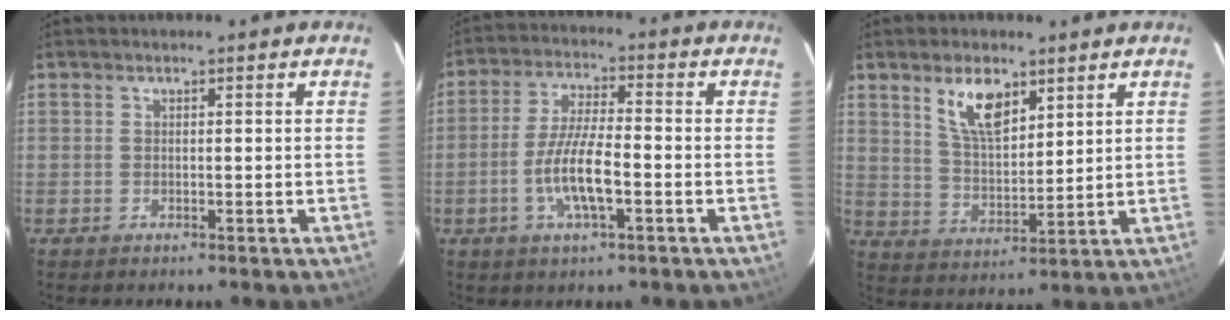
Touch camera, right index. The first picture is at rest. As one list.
[{"total": 9.0, "force": [-3.0, 2.1, 8.2], "torque": [-0.166, -0.003, -0.059]}, {"total": 8.7, "force": [5.2, 3.7, 5.9], "torque": [-0.107, 0.006, 0.105]}]